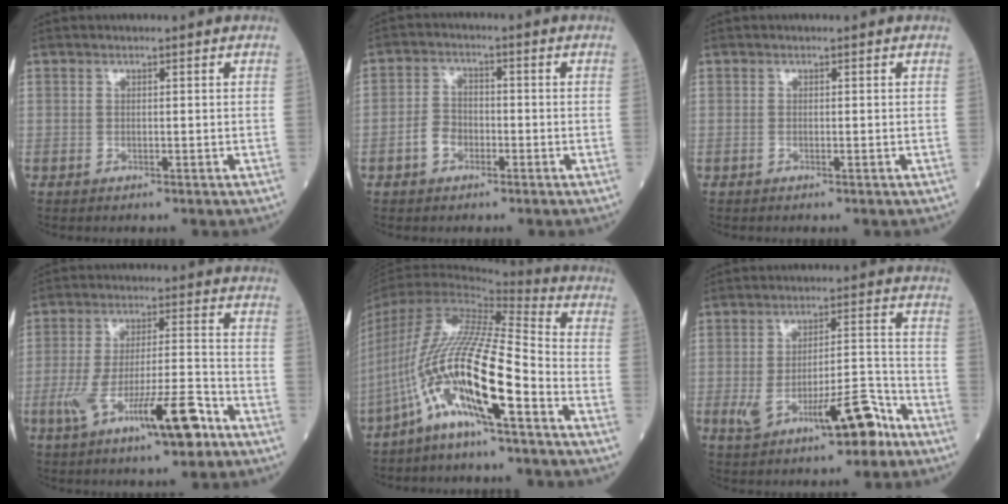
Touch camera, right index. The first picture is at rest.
{"total": 3.9, "force": [-1.8, 2.8, 2.1], "torque": [-0.043, 0.011, -0.035]}
{"total": 0.0}
{"total": 13.5, "force": [-6.3, 2.3, 11.7], "torque": [-0.210, -0.003, -0.102]}
{"total": 18.9, "force": [-7.9, 2.4, 17.0], "torque": [-0.363, -0.004, -0.145]}
{"total": 11.6, "force": [-5.1, 3.6, 9.8], "torque": [-0.163, 0.017, -0.072]}